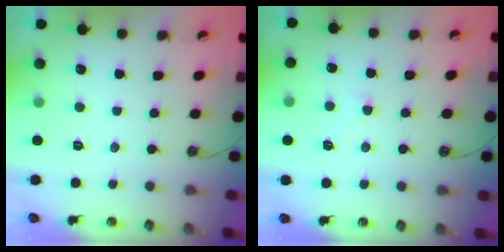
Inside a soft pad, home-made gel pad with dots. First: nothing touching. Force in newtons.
{"total": 3.5, "press": 3.5, "slide": 0.3}